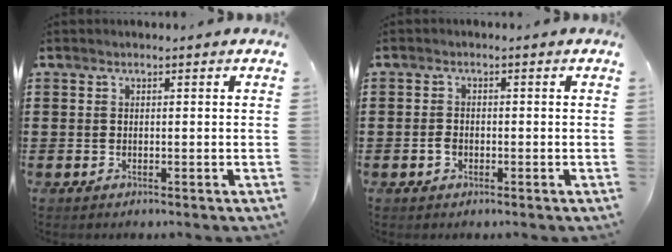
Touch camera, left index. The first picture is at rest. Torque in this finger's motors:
{"motor_torque": [0.33, 0.31, 0.14, 0.01]}